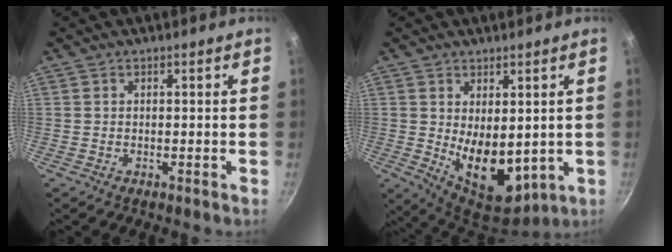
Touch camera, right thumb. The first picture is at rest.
{"total": 12.0, "force": [0.2, 7.0, 9.8], "torque": [-0.122, -0.034, 0.028]}